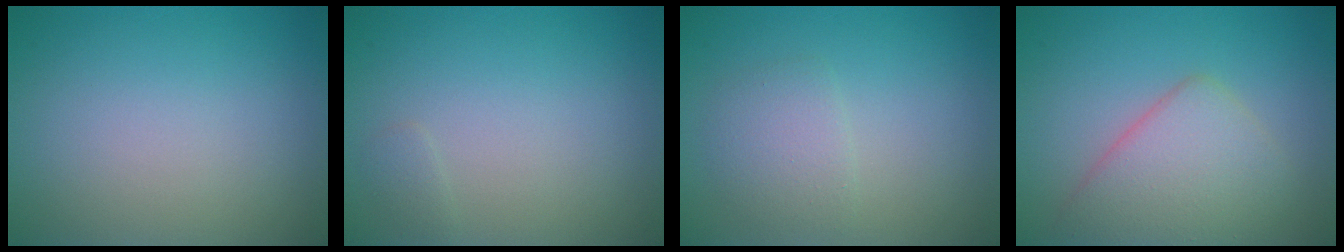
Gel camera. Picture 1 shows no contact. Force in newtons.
{"total": 0.6, "press": 0.6, "slide": 0.0}
{"total": 2.2, "press": 2.2, "slide": 0.1}
{"total": 4.8, "press": 4.8, "slide": 0.2}